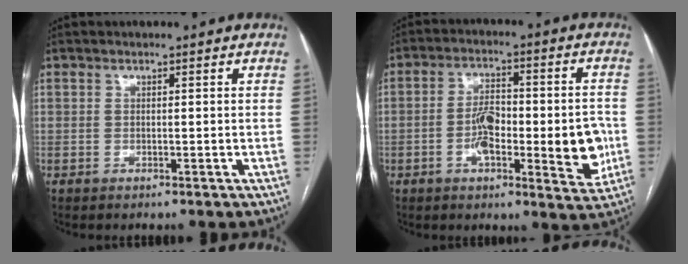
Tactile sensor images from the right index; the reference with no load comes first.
{"total": 13.9, "force": [-2.5, 4.4, 12.9], "torque": [-0.184, 0.010, -0.034]}